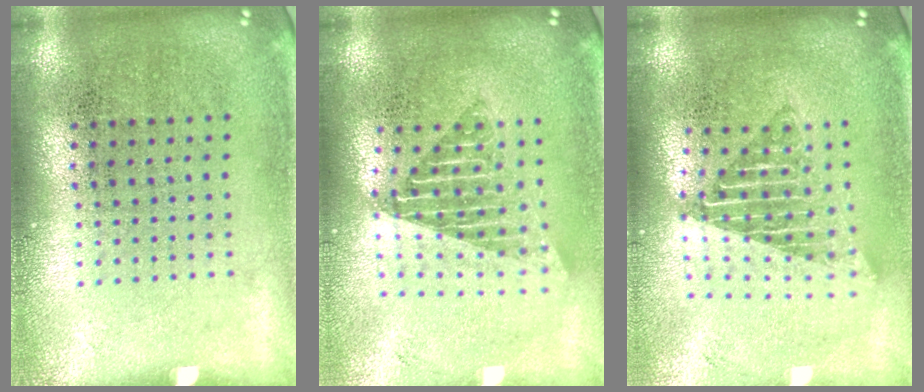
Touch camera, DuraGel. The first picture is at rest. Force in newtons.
{"total": 1.7, "press": 1.3, "slide": 1.0}
{"total": 1.6, "press": 1.4, "slide": 0.9}